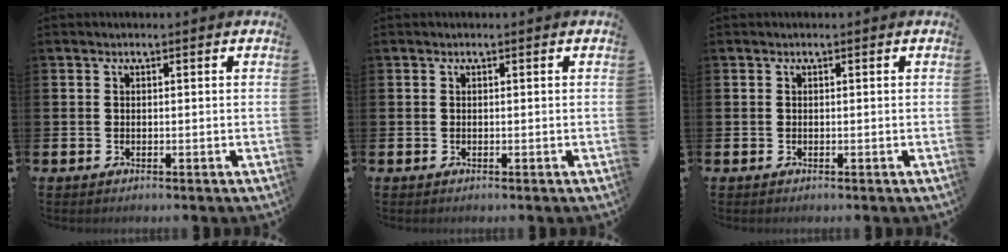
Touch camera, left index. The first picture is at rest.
{"total": 0.0}
{"total": 0.0}